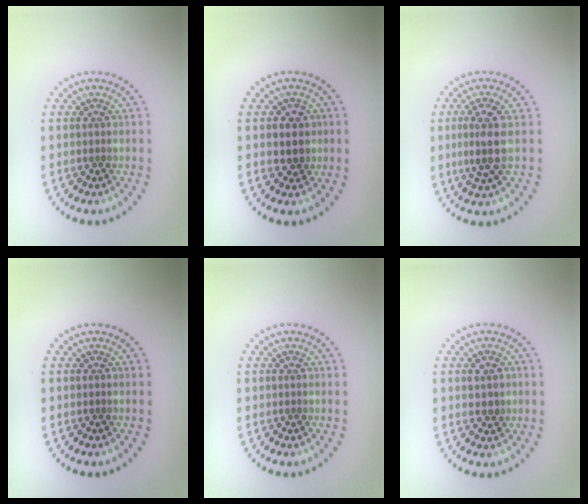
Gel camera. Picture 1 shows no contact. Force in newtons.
{"total": 2.0, "press": 1.9, "slide": 0.6}
{"total": 3.2, "press": 2.9, "slide": 1.4}
{"total": 0.0}
{"total": 0.0}
{"total": 1.8, "press": 1.8, "slide": 0.1}